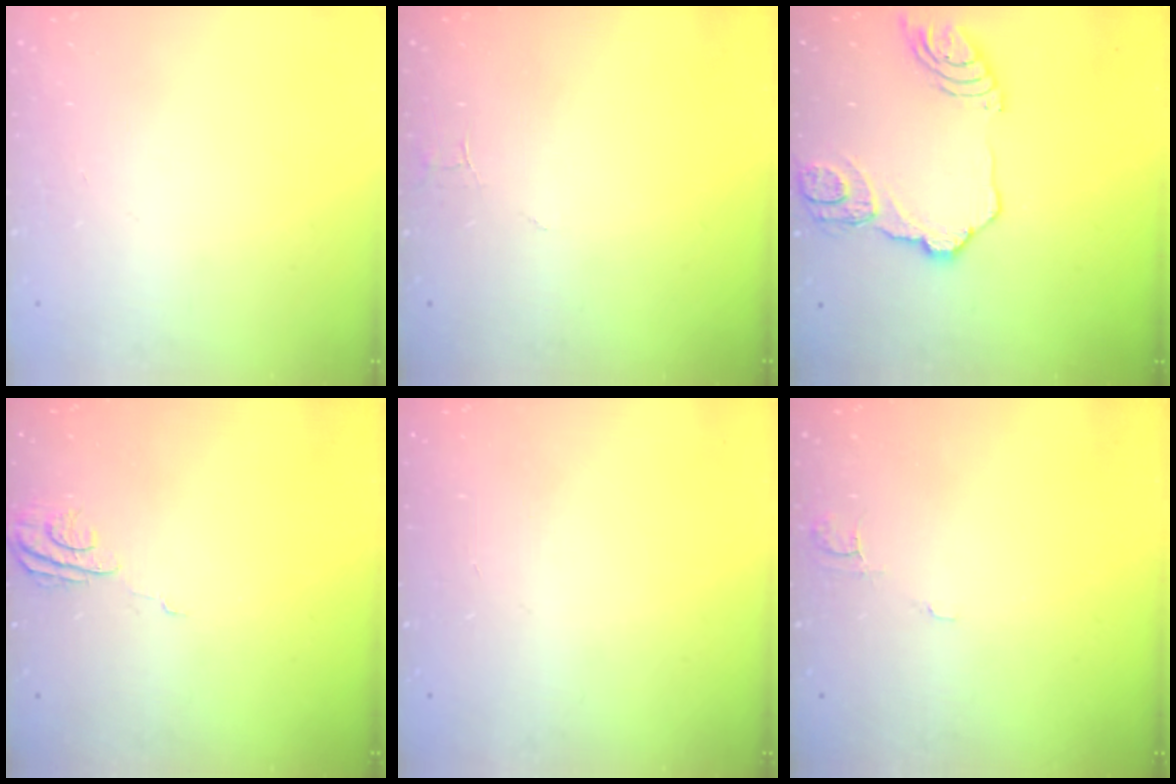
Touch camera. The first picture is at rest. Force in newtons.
{"total": 3.0, "press": 3.0, "slide": 0.2}
{"total": 14.5, "press": 14.4, "slide": 1.5}
{"total": 5.7, "press": 5.7, "slide": 0.6}
{"total": 0.0}
{"total": 4.6, "press": 4.6, "slide": 0.3}